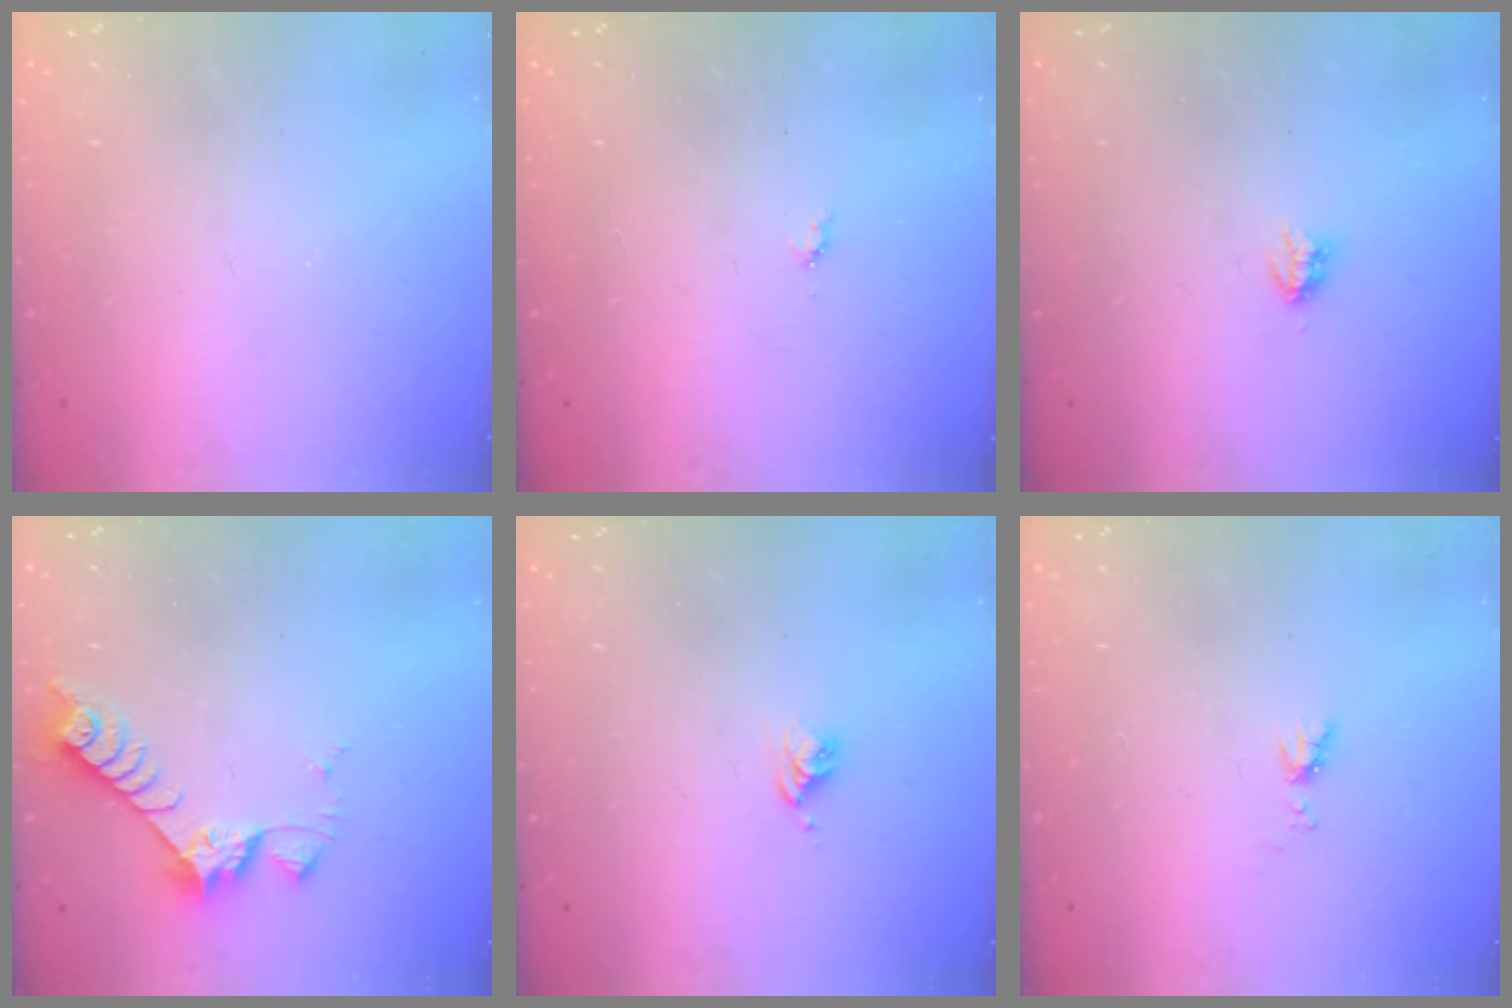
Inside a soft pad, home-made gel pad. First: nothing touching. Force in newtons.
{"total": 3.9, "press": 3.9, "slide": 0.4}
{"total": 2.9, "press": 2.9, "slide": 0.5}
{"total": 7.0, "press": 7.0, "slide": 0.5}
{"total": 3.7, "press": 3.7, "slide": 0.6}
{"total": 3.7, "press": 3.6, "slide": 0.7}